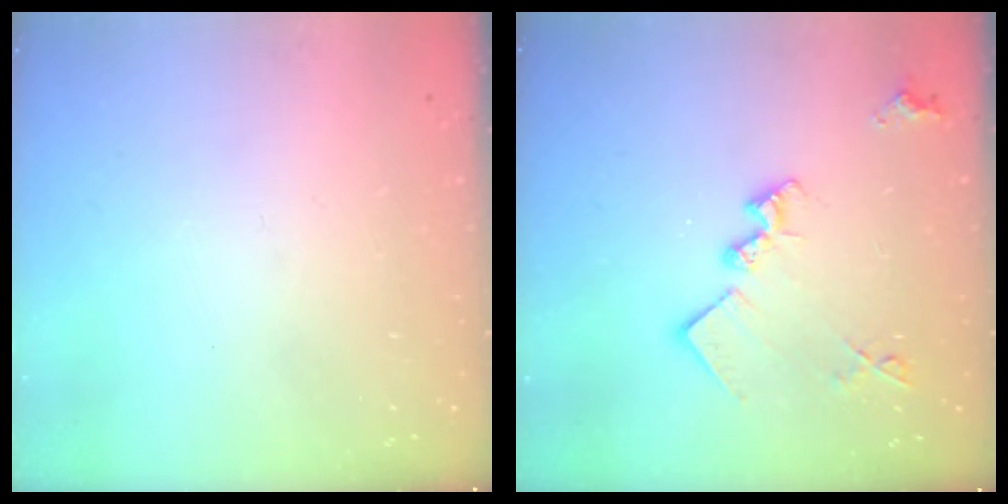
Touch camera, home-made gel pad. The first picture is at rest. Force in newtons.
{"total": 14.1, "press": 14.1, "slide": 0.6}